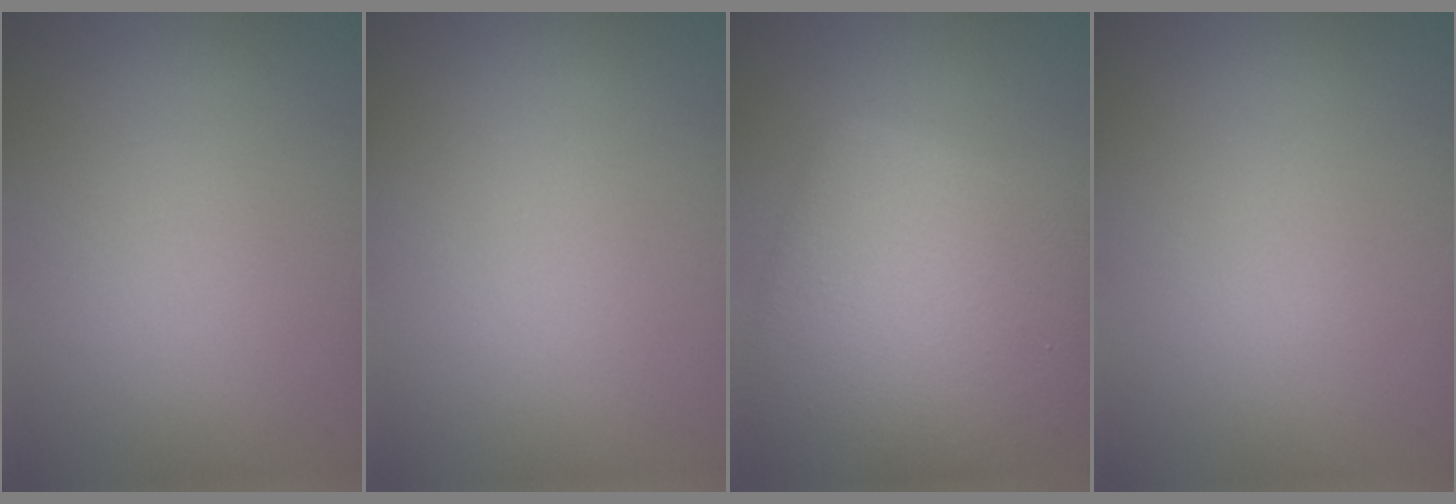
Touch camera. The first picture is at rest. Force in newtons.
{"total": 0.0}
{"total": 9.6, "press": 9.6, "slide": 0.3}
{"total": 0.0}